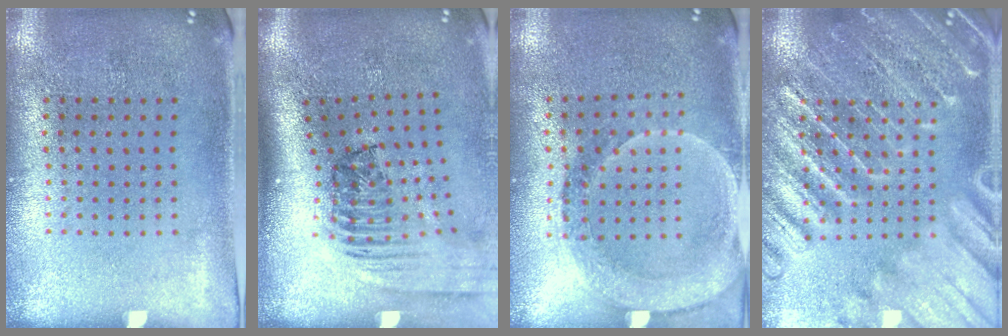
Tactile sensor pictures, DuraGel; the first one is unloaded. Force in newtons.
{"total": 2.4, "press": 1.7, "slide": 1.7}
{"total": 1.8, "press": 1.6, "slide": 0.8}
{"total": 5.5, "press": 5.4, "slide": 0.7}